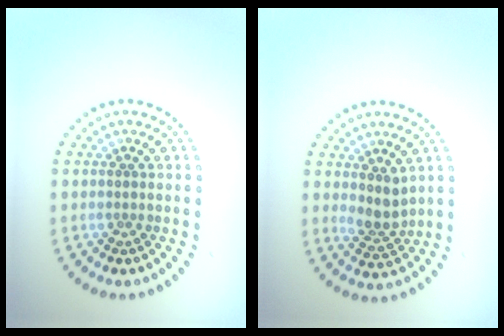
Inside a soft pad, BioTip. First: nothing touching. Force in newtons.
{"total": 2.5, "press": 2.0, "slide": 1.5}